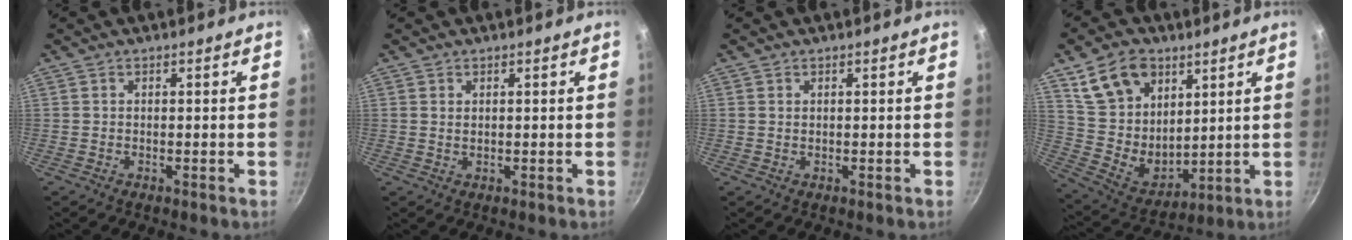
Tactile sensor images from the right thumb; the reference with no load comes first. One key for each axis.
{"total": 0.8, "fx": 0.3, "fy": 0.4, "fz": 0.6, "tx": -0.010, "ty": -0.002, "tz": 0.008}
{"total": 0.0}
{"total": 15.7, "fx": 8.2, "fy": 10.7, "fz": 8.0, "tx": -0.104, "ty": -0.038, "tz": 0.169}